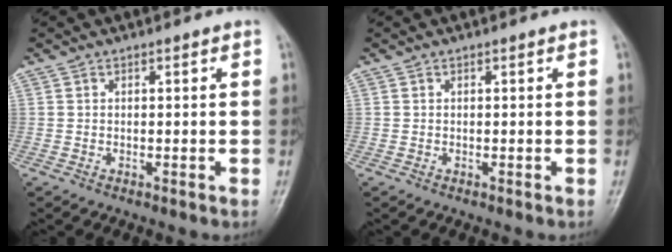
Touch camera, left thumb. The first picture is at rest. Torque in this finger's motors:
{"motor_torque": [0.00, 0.00, 0.00, 0.00, 0.00]}